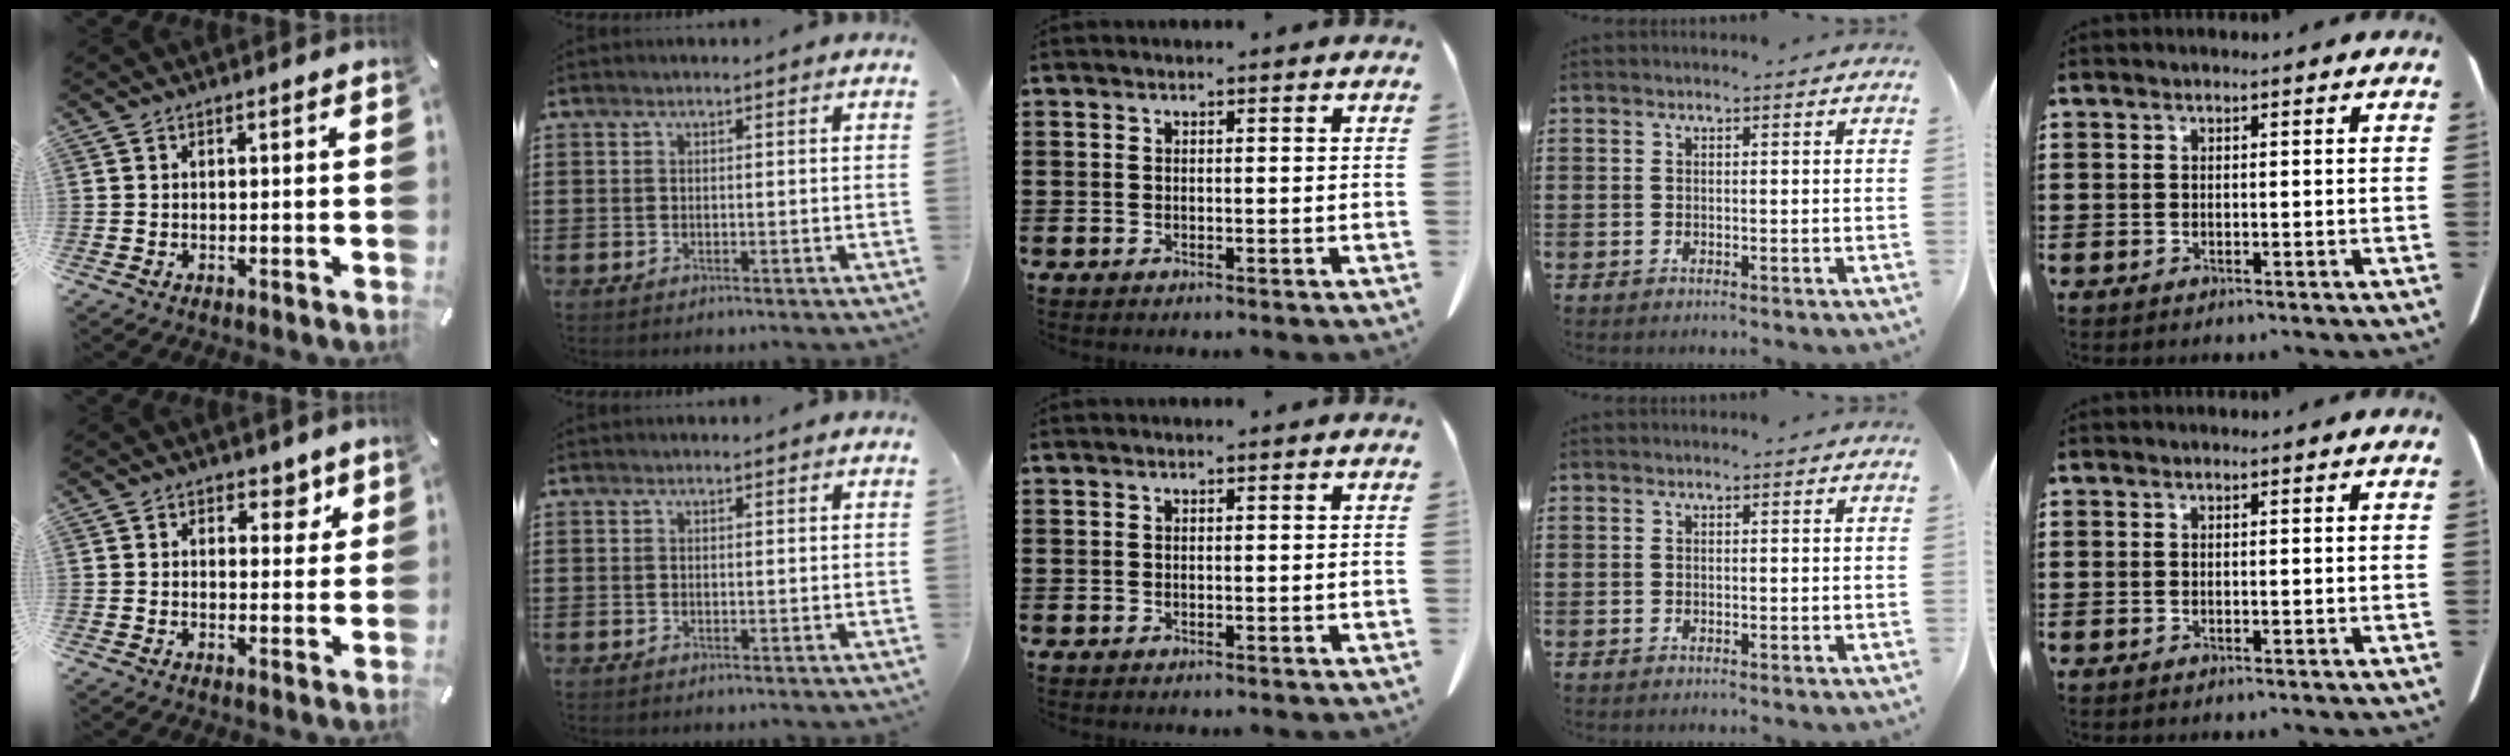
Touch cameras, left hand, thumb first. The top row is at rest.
{"thumb": {"total": 4.1, "force": [1.9, 3.1, 1.9], "torque": [-0.006, -0.009, 0.025]}}